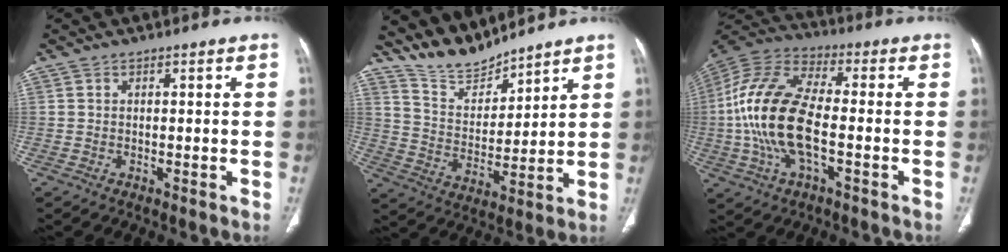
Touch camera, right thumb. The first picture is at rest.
{"total": 9.6, "force": [9.2, 2.2, 1.8], "torque": [-0.017, -0.060, 0.190]}
{"total": 18.5, "force": [-2.5, 8.3, 16.3], "torque": [-0.344, 0.026, -0.049]}